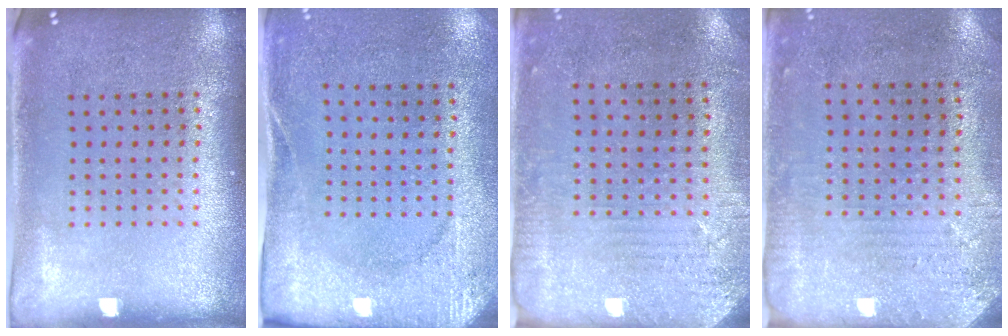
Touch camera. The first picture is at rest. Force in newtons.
{"total": 2.6, "press": 2.0, "slide": 1.6}
{"total": 2.9, "press": 2.4, "slide": 1.6}
{"total": 2.8, "press": 2.3, "slide": 1.7}